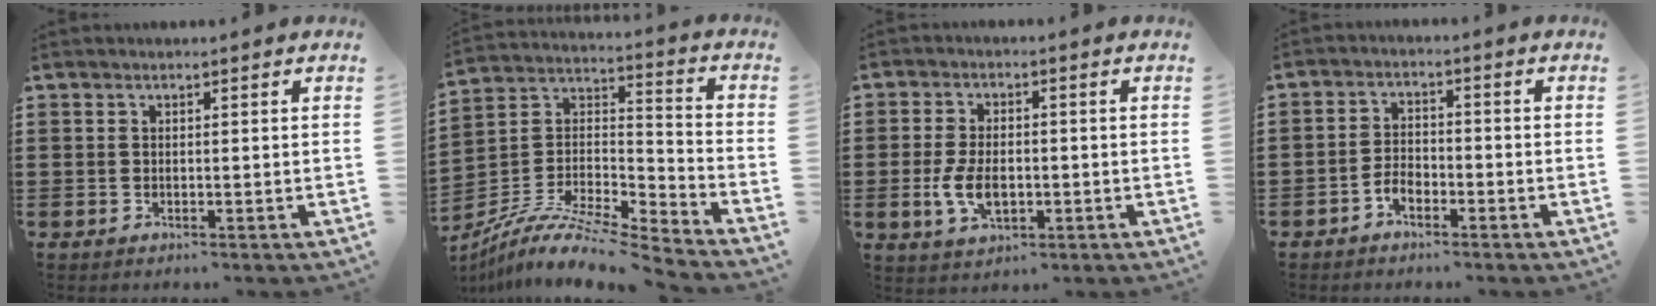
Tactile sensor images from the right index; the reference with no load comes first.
{"total": 9.8, "force": [-8.2, 2.0, 5.0], "torque": [-0.107, 0.005, -0.169]}
{"total": 5.8, "force": [-1.1, 3.2, 4.7], "torque": [-0.104, -0.004, -0.022]}
{"total": 2.9, "force": [-2.0, 1.4, 1.6], "torque": [-0.041, 0.000, -0.042]}